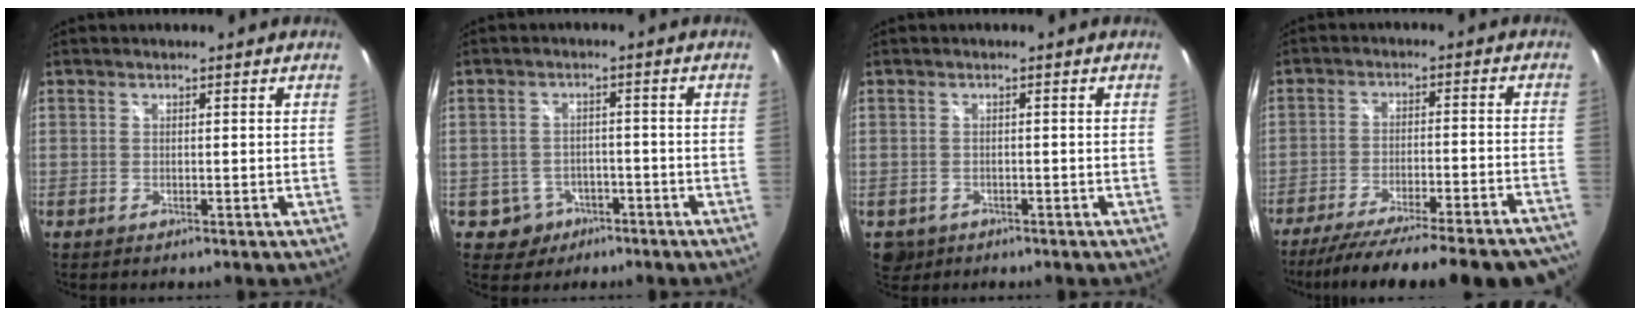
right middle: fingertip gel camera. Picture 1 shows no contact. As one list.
[{"total": 5.1, "force": [-2.7, 4.2, 0.7], "torque": [-0.029, 0.011, -0.031]}, {"total": 3.5, "force": [-1.3, 2.9, 1.3], "torque": [-0.033, -0.007, -0.015]}, {"total": 26.9, "force": [-24.2, 2.6, 11.4], "torque": [-0.188, -0.053, -0.331]}]